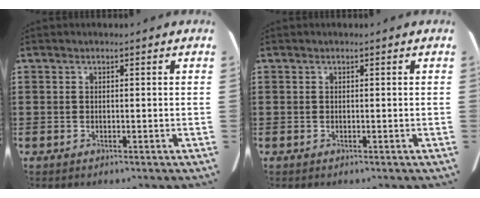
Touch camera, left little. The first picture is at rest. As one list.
[{"total": 0.0}]